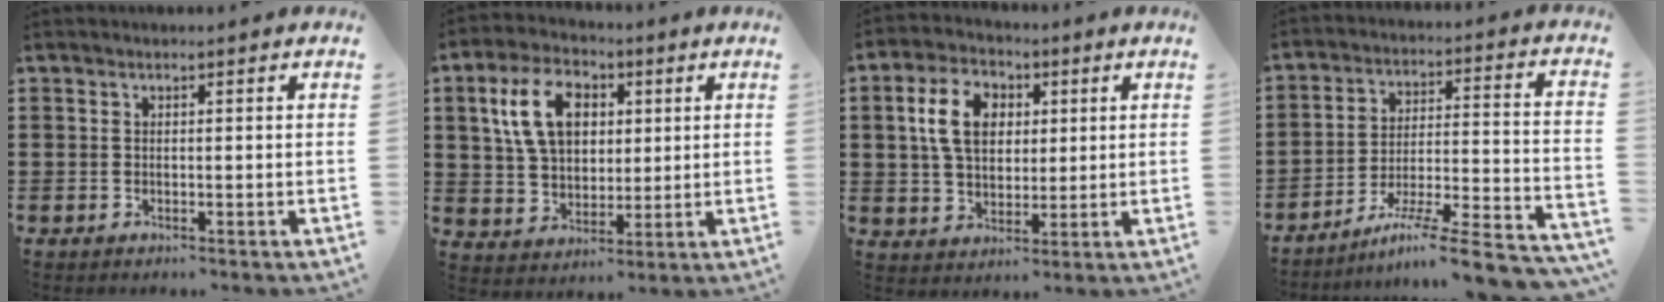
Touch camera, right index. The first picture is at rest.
{"total": 10.7, "force": [3.2, 7.2, 7.2], "torque": [-0.152, 0.012, 0.052]}
{"total": 8.7, "force": [2.0, 6.1, 5.9], "torque": [-0.131, 0.012, 0.027]}
{"total": 9.1, "force": [-7.3, 0.2, 5.4], "torque": [-0.085, -0.002, -0.144]}